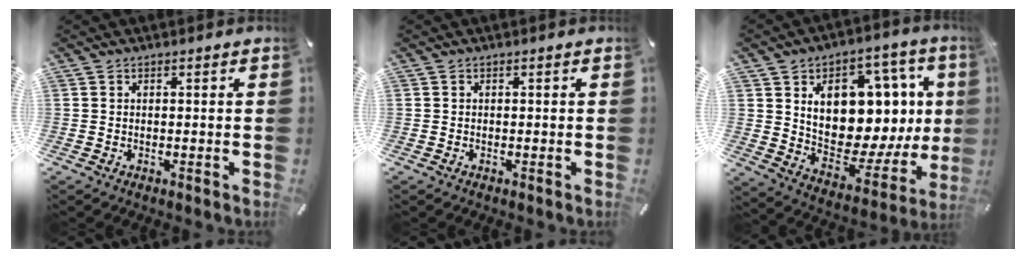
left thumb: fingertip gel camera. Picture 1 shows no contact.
{"total": 0.0}
{"total": 17.3, "force": [4.9, 11.1, 12.4], "torque": [-0.161, -0.058, 0.080]}